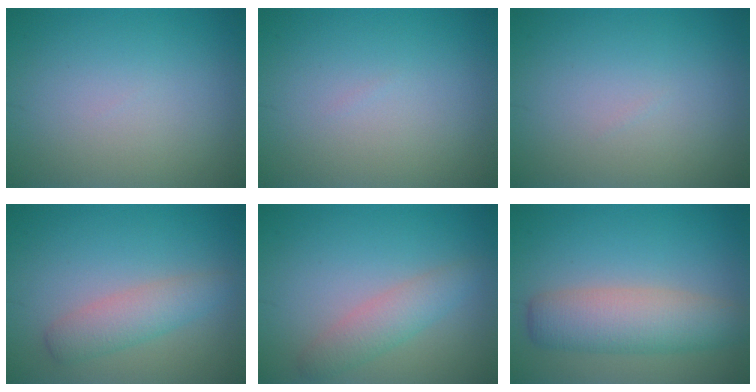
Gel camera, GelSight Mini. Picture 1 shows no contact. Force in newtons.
{"total": 0.0}
{"total": 0.0}
{"total": 3.0, "press": 3.0, "slide": 0.1}
{"total": 2.7, "press": 2.7, "slide": 0.1}
{"total": 5.5, "press": 5.5, "slide": 0.2}